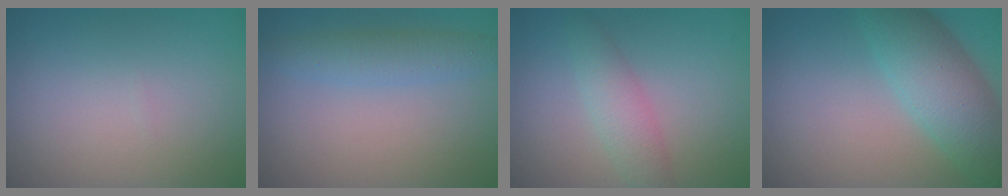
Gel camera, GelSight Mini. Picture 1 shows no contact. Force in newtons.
{"total": 2.8, "press": 2.8, "slide": 0.0}
{"total": 2.9, "press": 2.9, "slide": 0.0}
{"total": 6.9, "press": 6.9, "slide": 0.2}